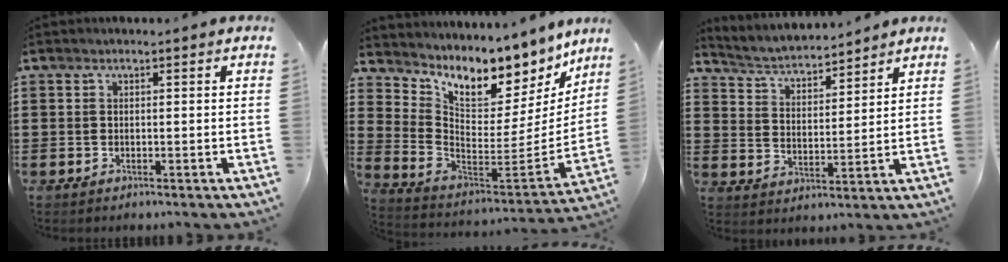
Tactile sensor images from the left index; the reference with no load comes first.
{"total": 8.6, "force": [7.6, 2.6, 3.0], "torque": [-0.097, -0.069, 0.132]}
{"total": 4.1, "force": [4.0, 0.3, 0.7], "torque": [-0.035, -0.026, 0.066]}